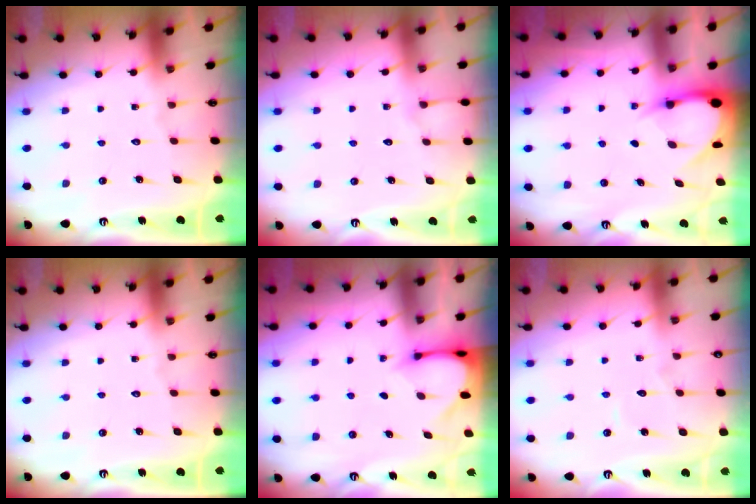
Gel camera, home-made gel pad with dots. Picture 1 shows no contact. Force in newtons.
{"total": 3.4, "press": 3.3, "slide": 0.5}
{"total": 3.9, "press": 3.9, "slide": 0.2}
{"total": 0.0}
{"total": 3.1, "press": 3.1, "slide": 0.3}
{"total": 4.3, "press": 4.3, "slide": 0.4}